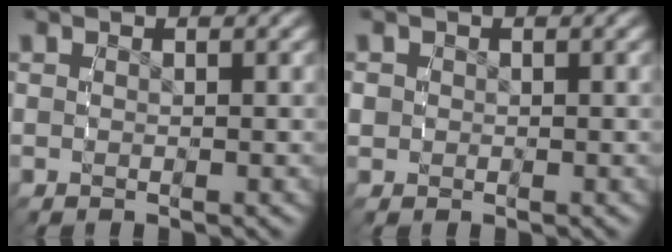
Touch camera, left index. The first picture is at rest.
{"total": 1.8, "force": [0.0, 1.8, 0.3], "torque": [-0.010, -0.001, 0.000]}